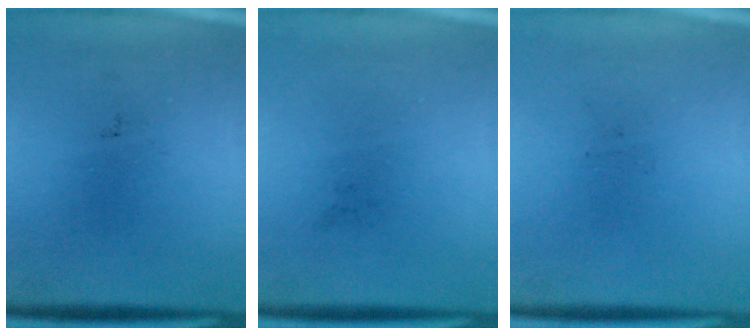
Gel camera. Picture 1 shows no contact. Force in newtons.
{"total": 0.0}
{"total": 0.0}